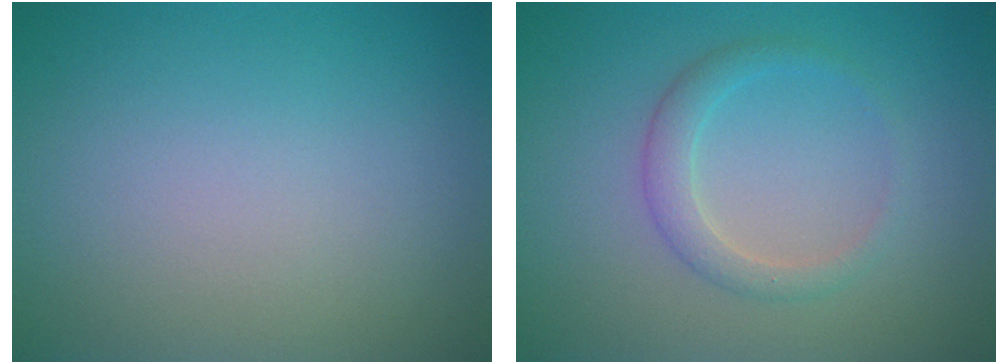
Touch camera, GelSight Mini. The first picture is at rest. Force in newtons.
{"total": 2.1, "press": 2.1, "slide": 0.1}